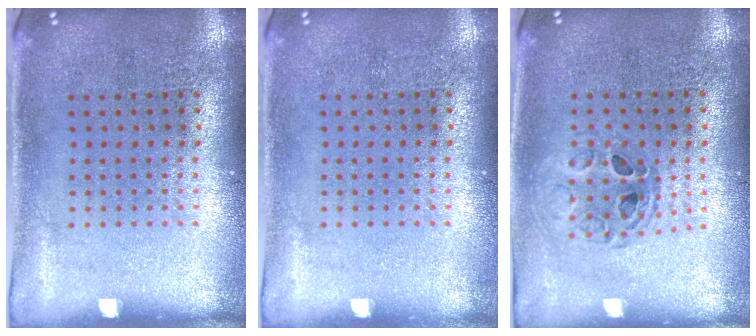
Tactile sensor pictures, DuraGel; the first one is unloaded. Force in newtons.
{"total": 0.0}
{"total": 0.8, "press": 0.7, "slide": 0.1}